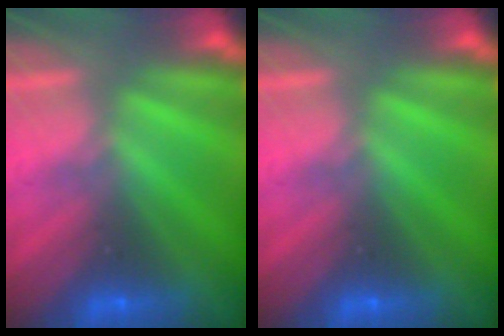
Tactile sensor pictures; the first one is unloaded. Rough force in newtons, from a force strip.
{"total": 0.0}